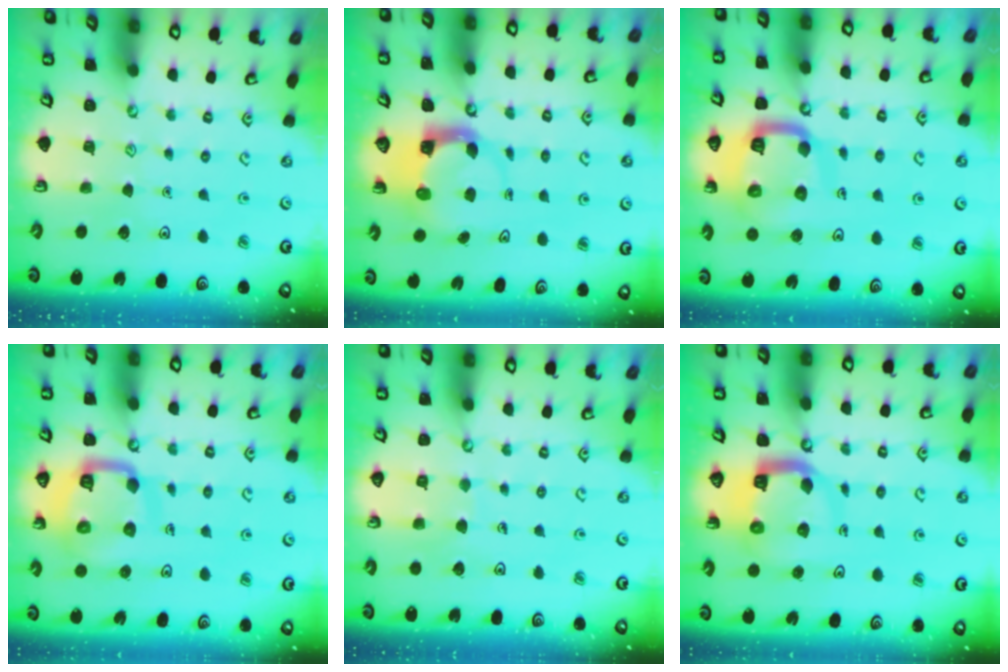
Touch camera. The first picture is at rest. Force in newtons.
{"total": 3.7, "press": 3.6, "slide": 0.6}
{"total": 13.5, "press": 13.4, "slide": 1.5}
{"total": 12.6, "press": 12.5, "slide": 1.4}
{"total": 5.6, "press": 5.6, "slide": 0.4}
{"total": 9.5, "press": 9.4, "slide": 1.3}